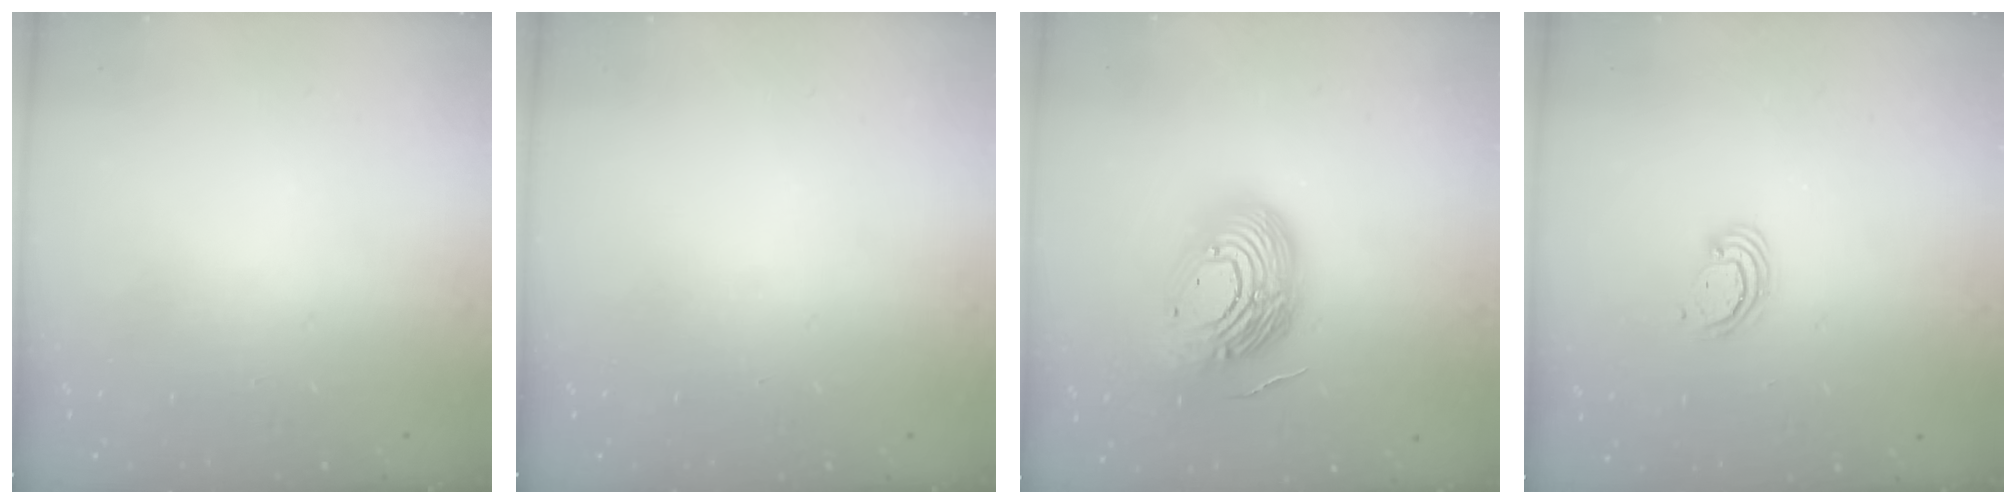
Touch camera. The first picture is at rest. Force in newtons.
{"total": 0.0}
{"total": 20.0, "press": 20.0, "slide": 1.6}
{"total": 2.5, "press": 2.5, "slide": 0.2}